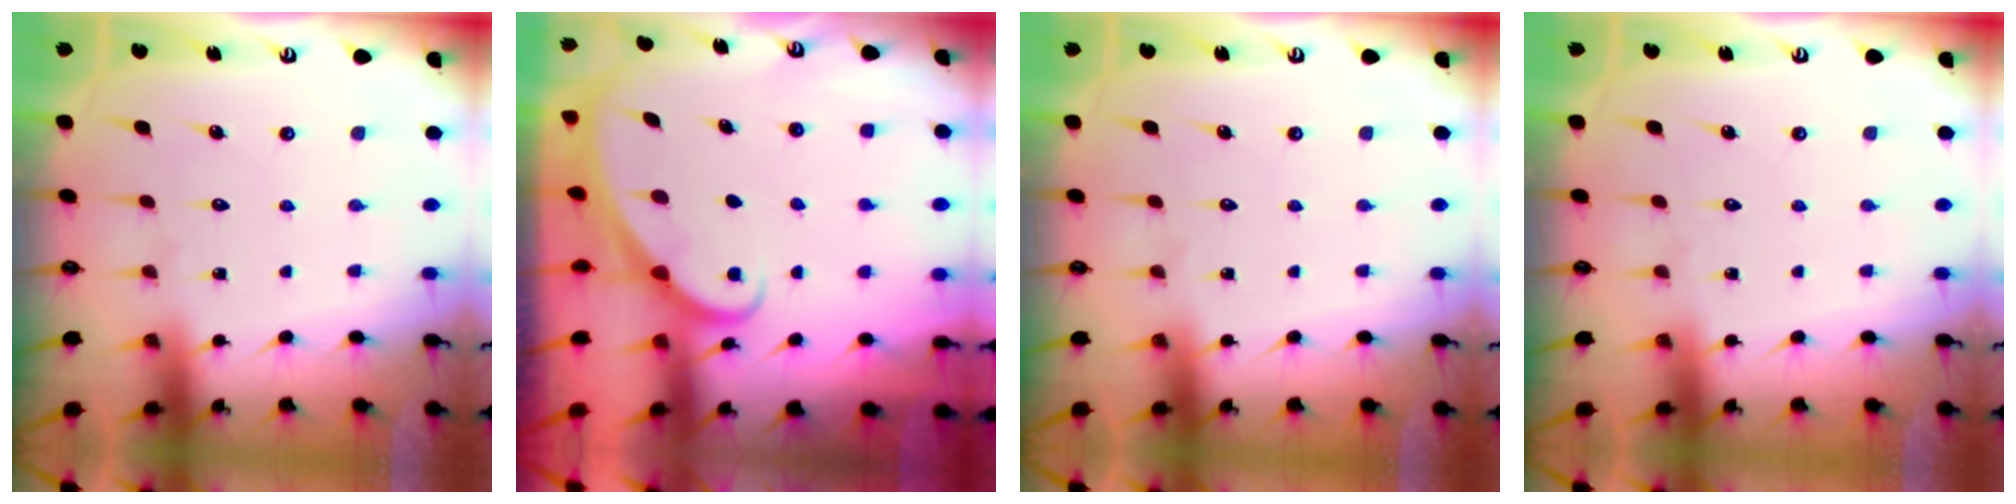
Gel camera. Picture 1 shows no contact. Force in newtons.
{"total": 1.6, "press": 1.6, "slide": 0.0}
{"total": 0.0}
{"total": 0.0}